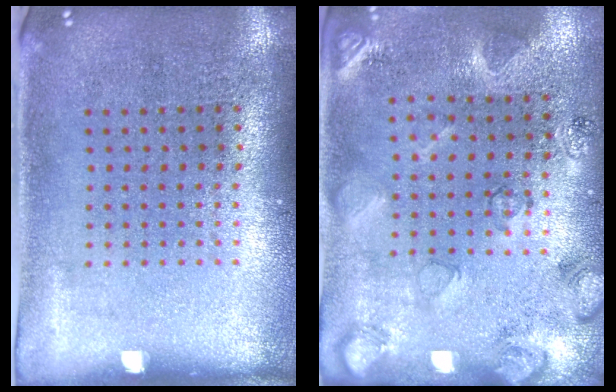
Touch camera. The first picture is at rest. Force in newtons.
{"total": 2.1, "press": 1.8, "slide": 1.0}